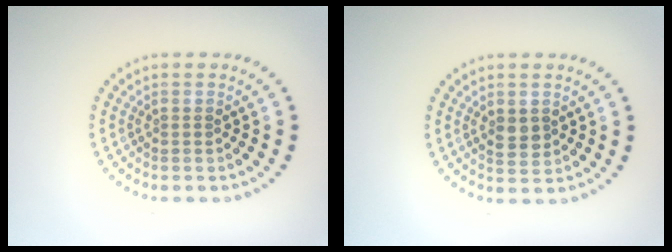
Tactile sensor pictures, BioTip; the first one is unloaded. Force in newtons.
{"total": 1.7, "press": 1.7, "slide": 0.1}